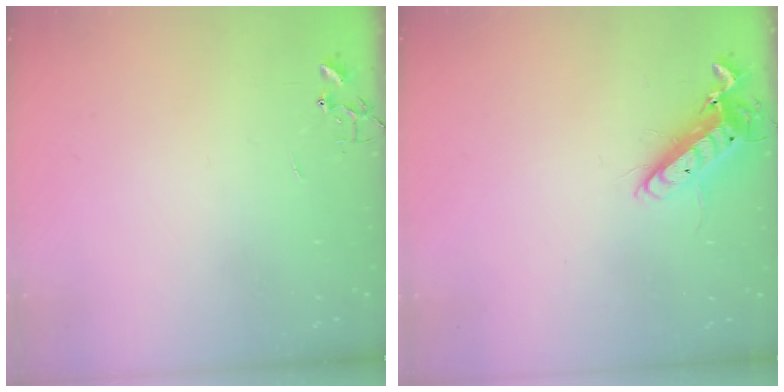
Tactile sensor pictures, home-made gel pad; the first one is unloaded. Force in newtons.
{"total": 12.3, "press": 12.2, "slide": 1.7}